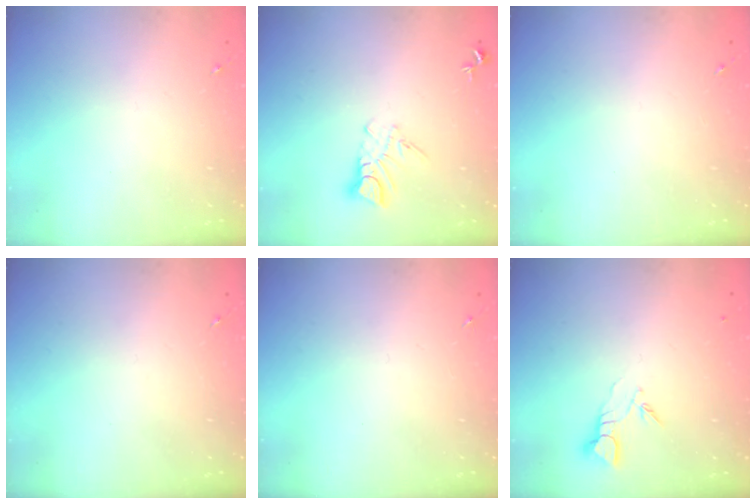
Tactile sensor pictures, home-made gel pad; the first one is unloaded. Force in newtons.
{"total": 5.9, "press": 5.9, "slide": 0.5}
{"total": 0.0}
{"total": 0.0}
{"total": 0.0}
{"total": 3.9, "press": 3.9, "slide": 0.2}